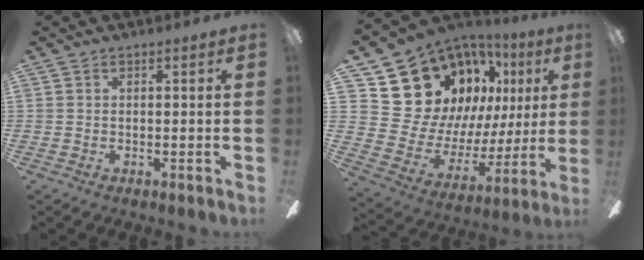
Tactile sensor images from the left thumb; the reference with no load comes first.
{"total": 20.6, "force": [12.8, 14.4, 7.3], "torque": [-0.138, -0.101, 0.271]}